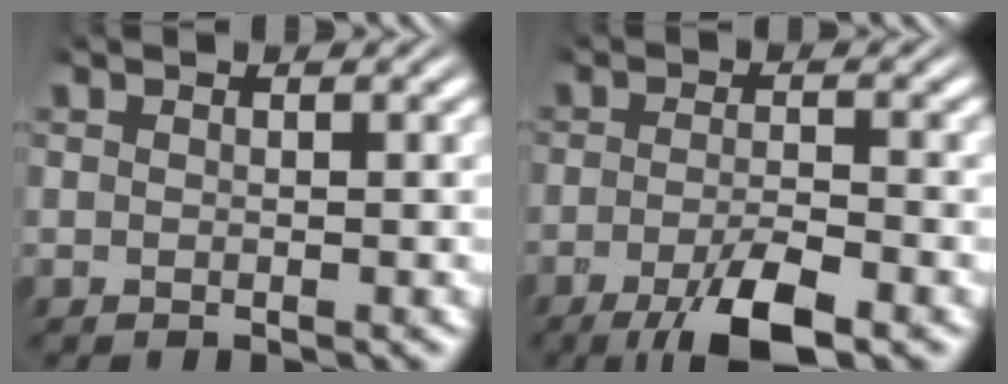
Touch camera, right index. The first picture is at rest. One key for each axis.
{"total": 5.6, "fx": -3.2, "fy": 1.9, "fz": 4.2, "tx": -0.071, "ty": -0.015, "tz": -0.051}